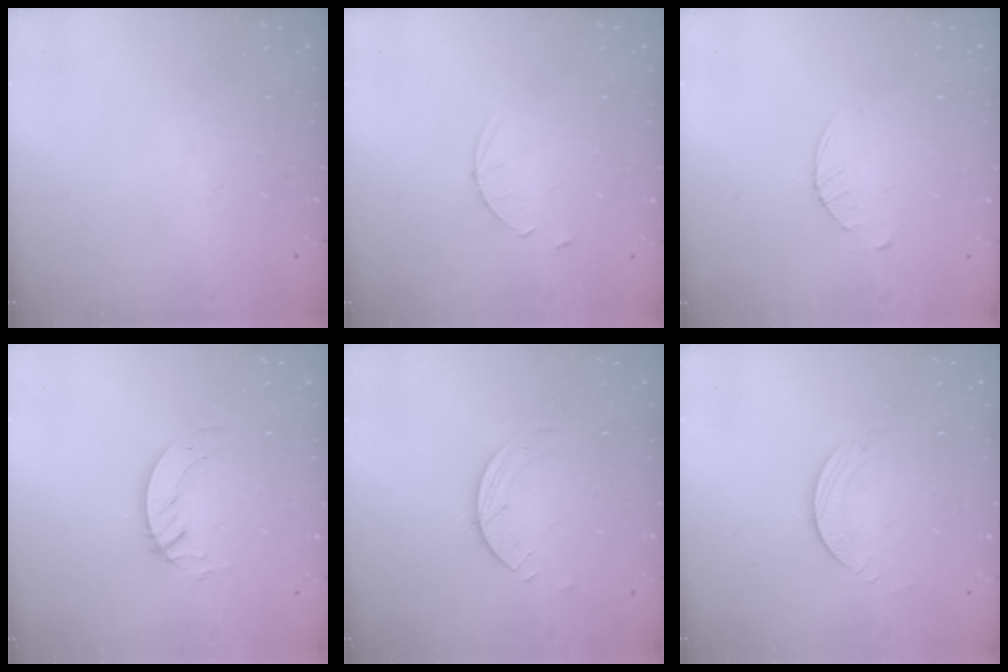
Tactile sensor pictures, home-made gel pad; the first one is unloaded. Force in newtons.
{"total": 3.0, "press": 2.9, "slide": 0.4}
{"total": 2.9, "press": 2.9, "slide": 0.4}
{"total": 2.8, "press": 2.8, "slide": 0.2}
{"total": 1.5, "press": 1.5, "slide": 0.1}
{"total": 2.0, "press": 2.0, "slide": 0.2}